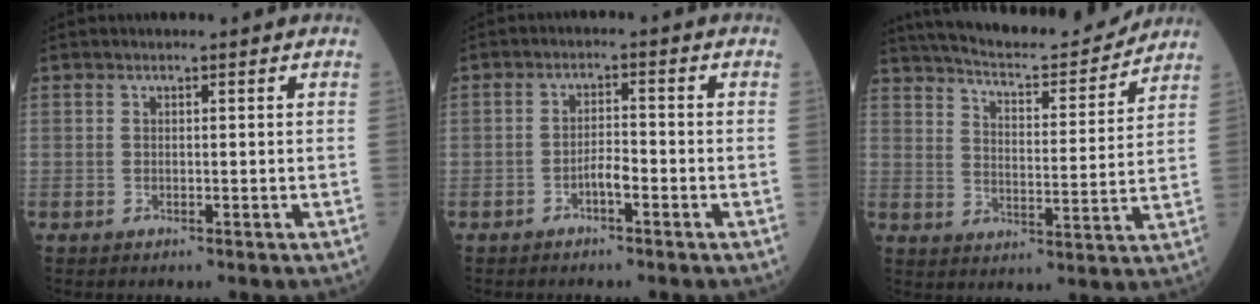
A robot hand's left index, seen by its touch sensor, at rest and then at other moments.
{"total": 2.5, "force": [-1.6, 0.4, 1.8], "torque": [-0.028, 0.001, -0.032]}
{"total": 17.1, "force": [15.9, 2.0, 5.9], "torque": [-0.099, -0.007, 0.233]}